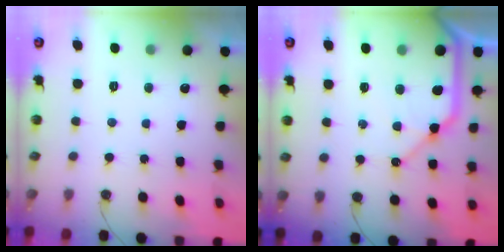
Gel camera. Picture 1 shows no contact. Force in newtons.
{"total": 15.7, "press": 15.5, "slide": 2.1}